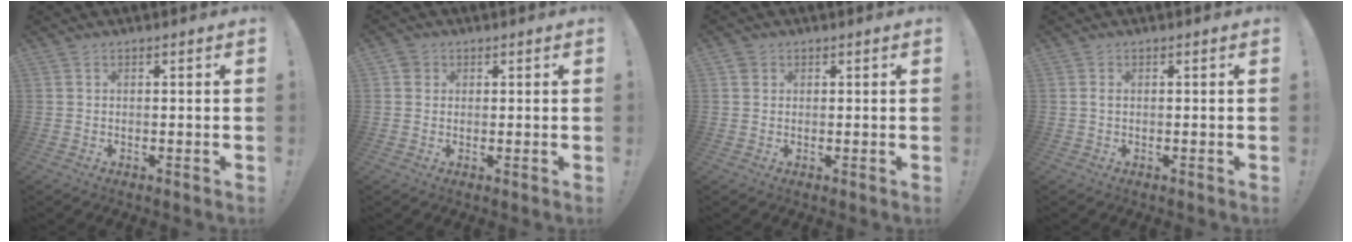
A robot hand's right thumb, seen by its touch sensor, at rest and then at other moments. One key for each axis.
{"total": 2.3, "fx": 0.9, "fy": 2.0, "fz": 0.5, "tx": -0.004, "ty": 0.000, "tz": 0.016}
{"total": 1.7, "fx": 1.0, "fy": 1.3, "fz": 0.4, "tx": -0.001, "ty": -0.001, "tz": 0.016}
{"total": 0.9, "fx": 0.1, "fy": 0.5, "fz": 0.7, "tx": -0.017, "ty": 0.006, "tz": 0.001}